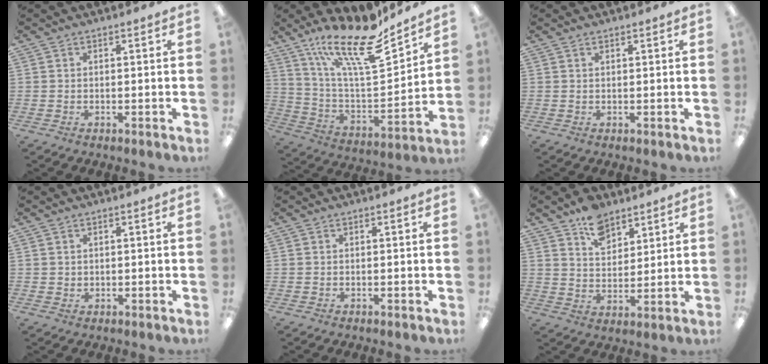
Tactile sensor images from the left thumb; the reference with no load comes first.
{"total": 21.7, "force": [16.0, 5.9, 13.3], "torque": [-0.242, -0.107, 0.273]}
{"total": 0.7, "force": [0.4, 0.2, 0.4], "torque": [-0.010, 0.002, 0.008]}
{"total": 1.2, "force": [0.6, 1.0, 0.1], "torque": [-0.004, 0.003, 0.010]}
{"total": 0.0}
{"total": 9.2, "force": [6.6, 5.4, 3.4], "torque": [-0.051, -0.035, 0.120]}